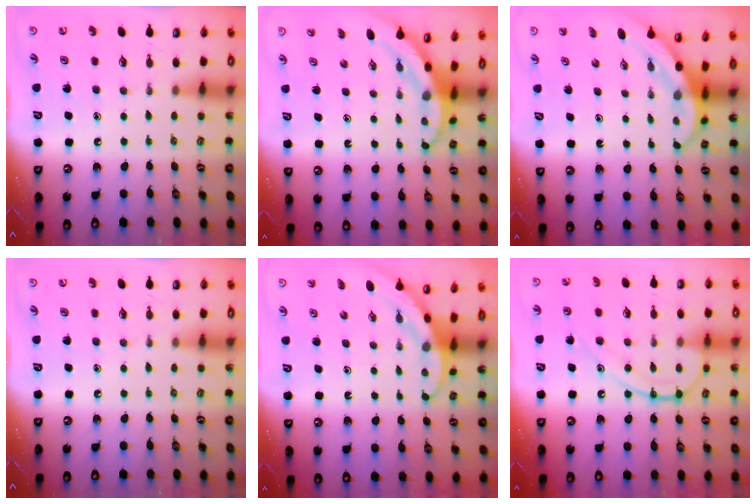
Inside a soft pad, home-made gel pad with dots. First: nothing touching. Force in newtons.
{"total": 3.9, "press": 3.9, "slide": 0.5}
{"total": 3.9, "press": 3.9, "slide": 0.2}
{"total": 0.0}
{"total": 2.9, "press": 2.9, "slide": 0.1}
{"total": 11.6, "press": 11.5, "slide": 1.2}